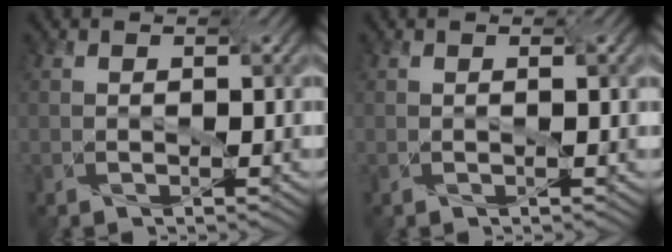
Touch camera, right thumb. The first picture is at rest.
{"total": 0.7, "force": [0.2, -0.2, 0.7], "torque": [-0.010, 0.003, 0.004]}